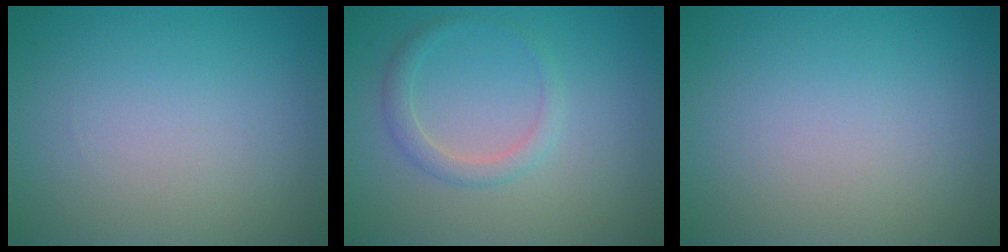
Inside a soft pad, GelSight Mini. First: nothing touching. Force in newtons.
{"total": 1.7, "press": 1.7, "slide": 0.1}
{"total": 0.0}